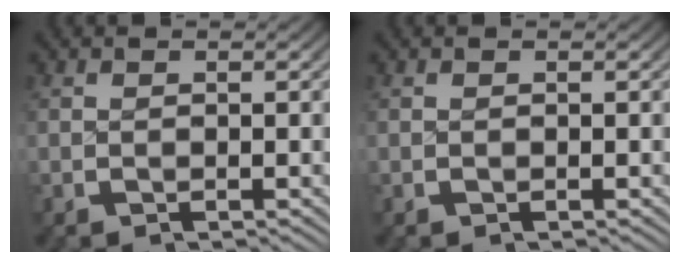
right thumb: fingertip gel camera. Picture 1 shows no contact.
{"total": 0.0}